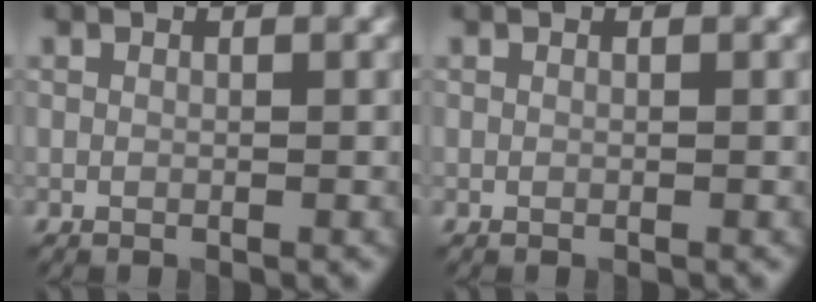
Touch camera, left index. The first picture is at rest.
{"total": 0.0}